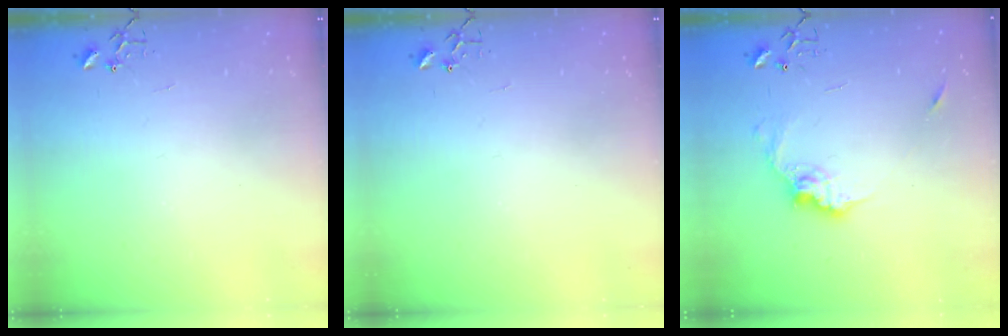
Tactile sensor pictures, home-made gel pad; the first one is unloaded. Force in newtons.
{"total": 0.0}
{"total": 11.5, "press": 11.5, "slide": 0.8}